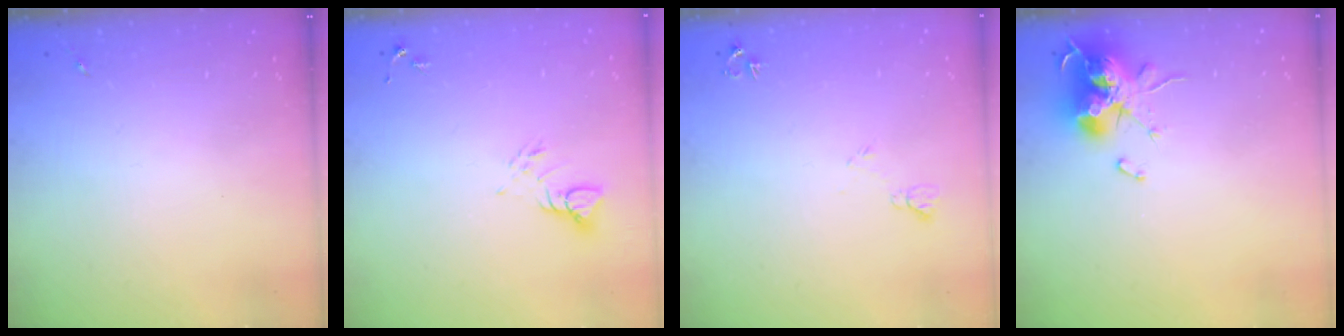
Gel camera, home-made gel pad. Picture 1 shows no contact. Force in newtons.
{"total": 4.1, "press": 4.1, "slide": 0.2}
{"total": 6.2, "press": 6.1, "slide": 1.2}
{"total": 15.7, "press": 15.7, "slide": 0.1}